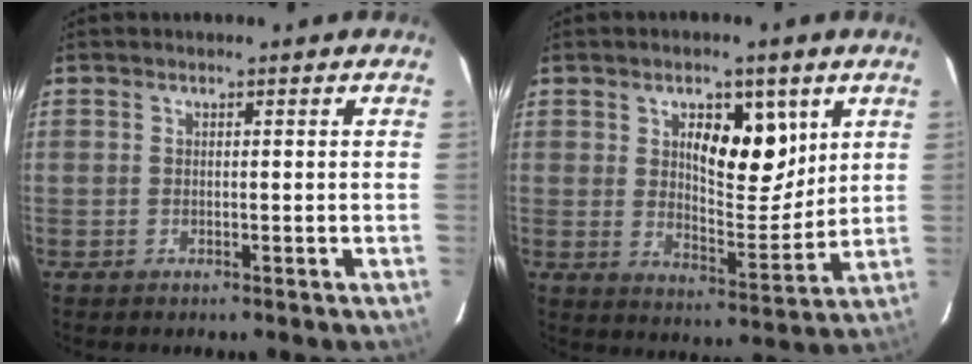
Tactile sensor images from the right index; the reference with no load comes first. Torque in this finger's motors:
{"motor_torque": [0.33, 0.13, 0.26, 0.09]}